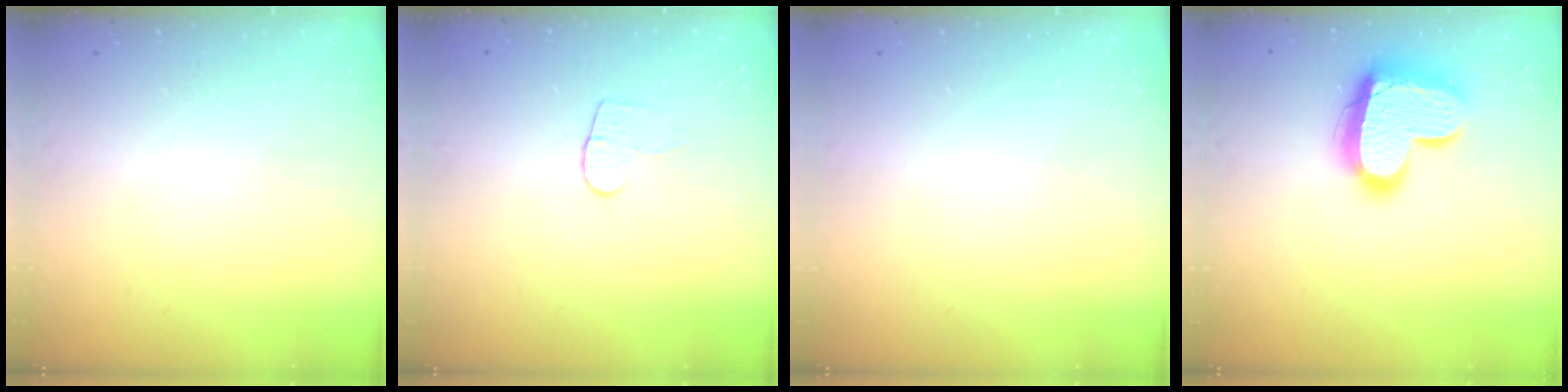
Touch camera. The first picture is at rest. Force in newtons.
{"total": 4.5, "press": 4.4, "slide": 0.5}
{"total": 0.0}
{"total": 17.5, "press": 17.4, "slide": 1.3}